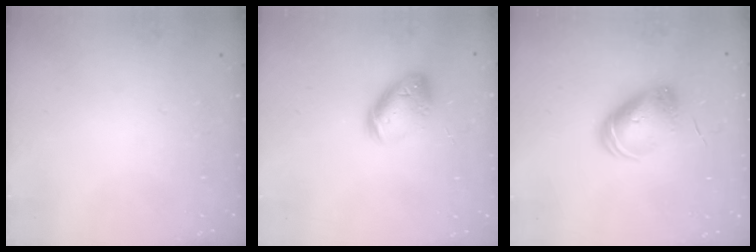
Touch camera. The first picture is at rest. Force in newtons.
{"total": 12.4, "press": 12.3, "slide": 1.6}
{"total": 9.4, "press": 9.4, "slide": 0.5}